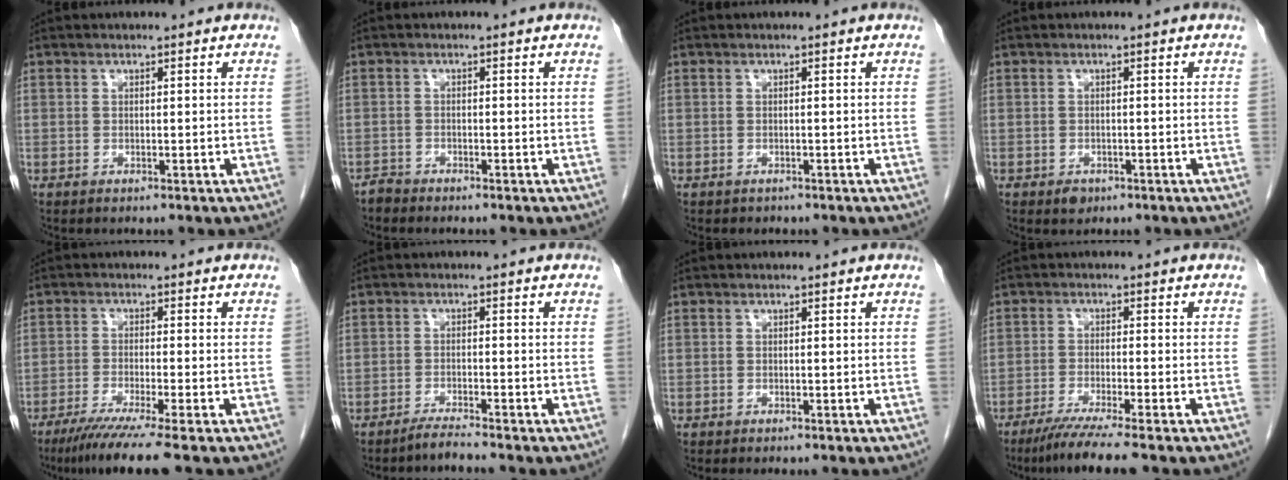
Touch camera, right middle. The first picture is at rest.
{"total": 1.3, "force": [-1.2, 0.2, -0.2], "torque": [0.004, -0.001, -0.025]}
{"total": 1.1, "force": [-0.9, 0.6, 0.2], "torque": [-0.014, 0.000, -0.011]}
{"total": 1.6, "force": [-1.0, 1.1, 0.6], "torque": [-0.012, 0.001, -0.009]}
{"total": 7.8, "force": [-5.8, -1.3, 5.1], "torque": [-0.080, -0.025, -0.098]}
{"total": 2.3, "force": [-2.1, -0.7, 0.6], "torque": [-0.016, -0.008, -0.044]}
{"total": 0.0}
{"total": 6.4, "force": [-5.0, -0.9, 3.9], "torque": [-0.066, -0.020, -0.088]}